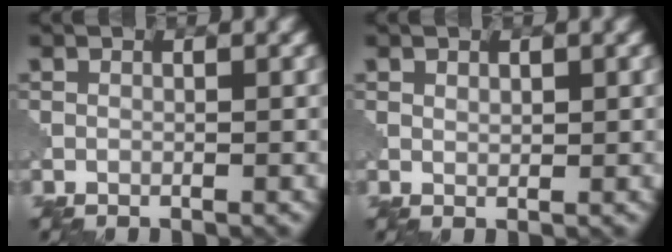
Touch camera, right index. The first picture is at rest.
{"total": 0.7, "force": [0.5, 0.4, 0.3], "torque": [-0.007, -0.002, 0.010]}